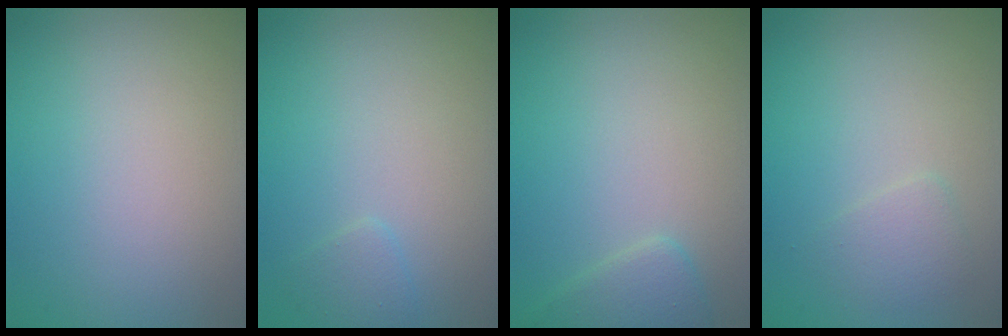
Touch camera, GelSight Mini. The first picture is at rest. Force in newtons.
{"total": 1.0, "press": 0.9, "slide": 0.1}
{"total": 1.8, "press": 1.8, "slide": 0.1}
{"total": 1.3, "press": 1.3, "slide": 0.1}